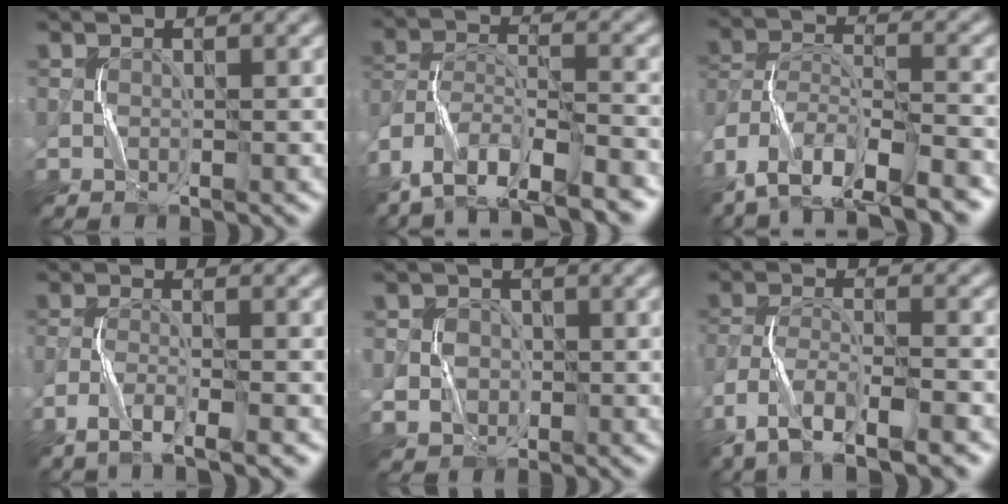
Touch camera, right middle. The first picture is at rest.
{"total": 10.7, "force": [-9.1, 3.0, 4.8], "torque": [-0.081, 0.004, -0.147]}
{"total": 12.0, "force": [-9.9, 3.9, 5.6], "torque": [-0.096, 0.006, -0.157]}
{"total": 3.5, "force": [-2.7, 0.0, 2.2], "torque": [-0.049, -0.003, -0.055]}
{"total": 3.7, "force": [-0.4, 3.6, 1.0], "torque": [-0.011, 0.020, -0.019]}
{"total": 8.0, "force": [-6.0, 1.8, 5.0], "torque": [-0.093, -0.003, -0.110]}